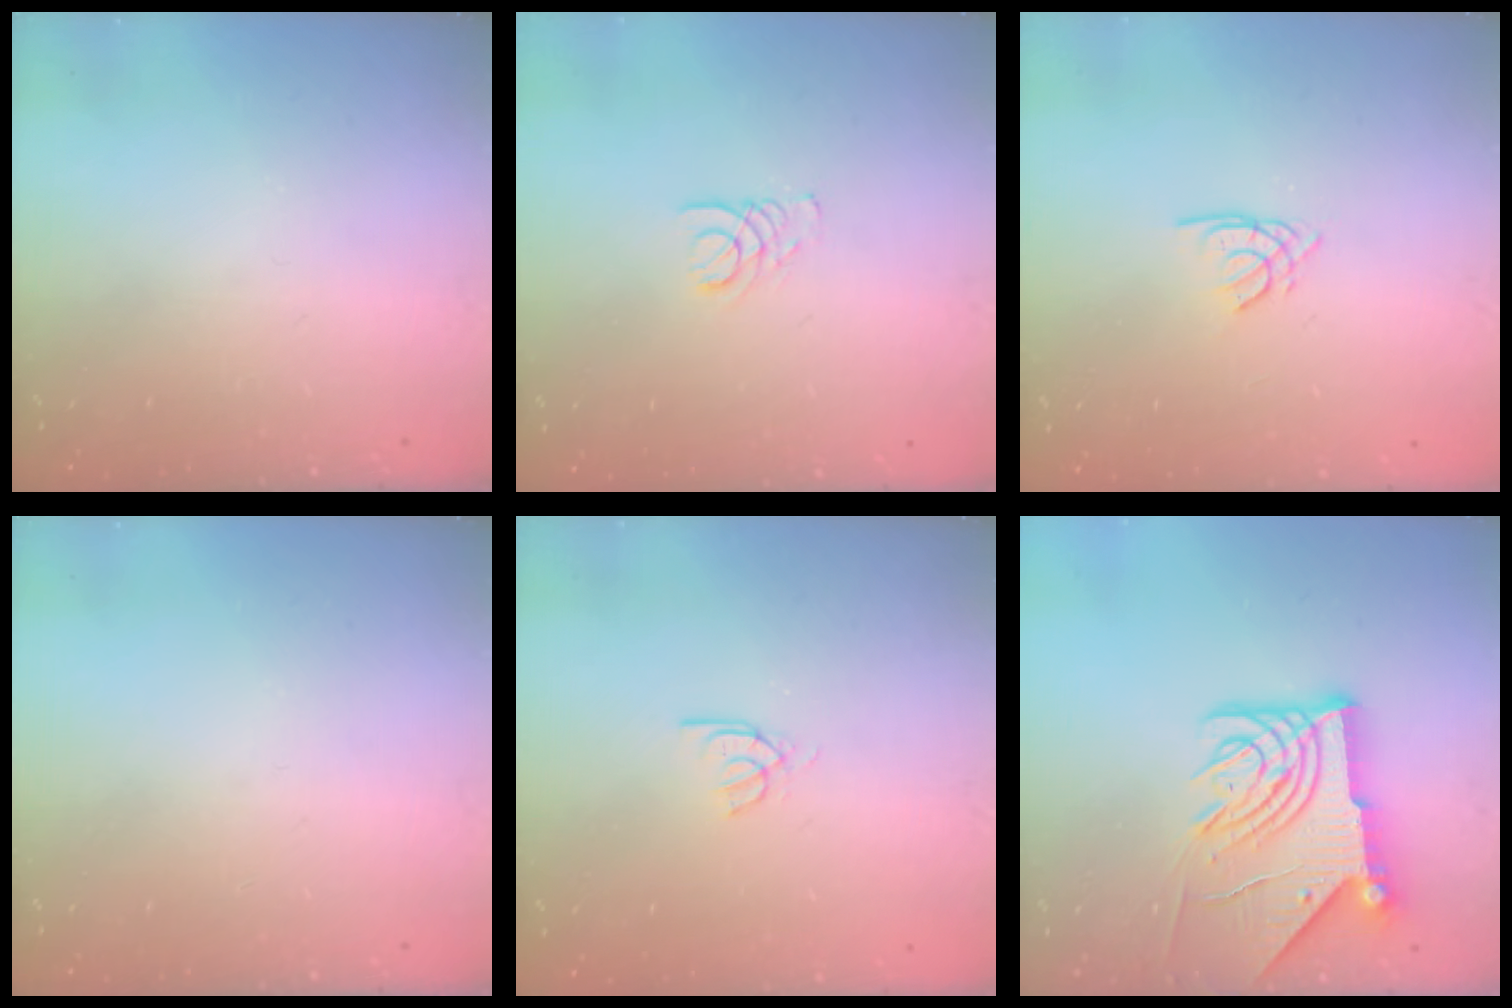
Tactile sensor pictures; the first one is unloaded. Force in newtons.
{"total": 1.9, "press": 1.9, "slide": 0.2}
{"total": 1.6, "press": 1.6, "slide": 0.2}
{"total": 0.0}
{"total": 2.9, "press": 2.9, "slide": 0.3}
{"total": 12.0, "press": 11.9, "slide": 1.5}